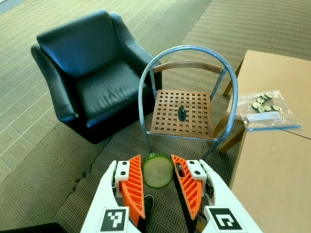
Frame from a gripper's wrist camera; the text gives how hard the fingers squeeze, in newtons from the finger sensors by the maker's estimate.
{"total": 7.9, "left": 7.7, "right": 8.1}